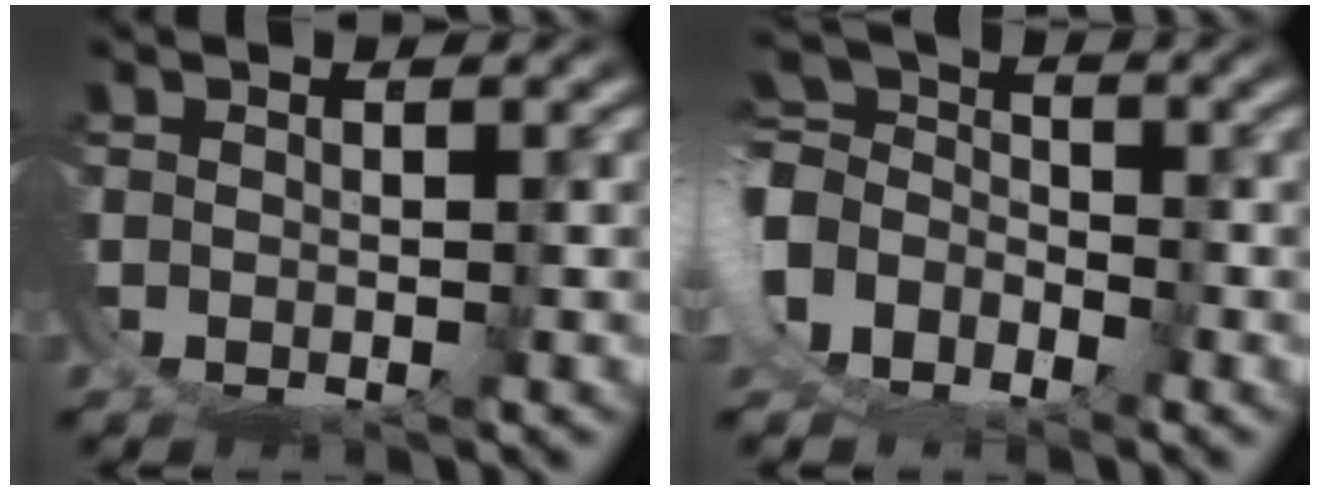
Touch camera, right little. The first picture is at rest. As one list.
[{"total": 8.9, "force": [0.3, 8.6, 2.3], "torque": [-0.092, -0.013, -0.014]}]